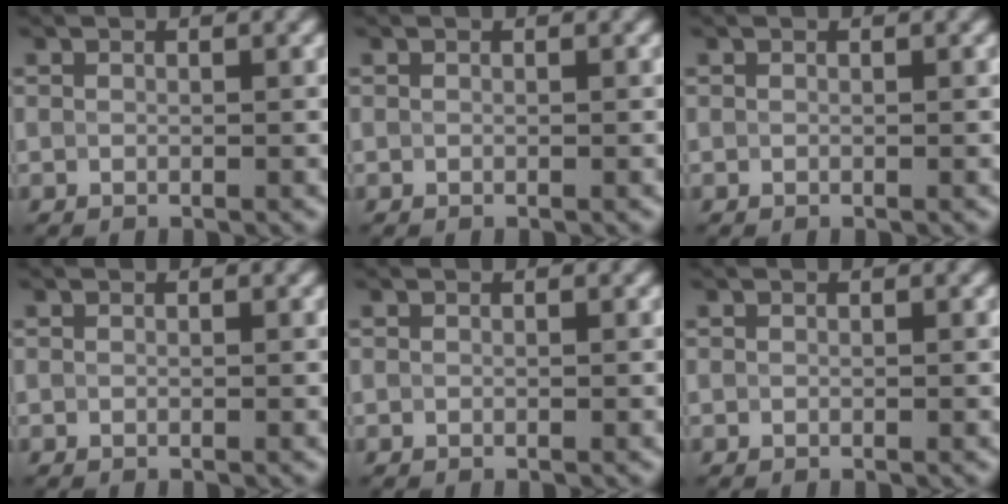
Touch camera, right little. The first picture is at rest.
{"total": 0.0}
{"total": 0.0}
{"total": 0.0}
{"total": 0.0}
{"total": 0.0}